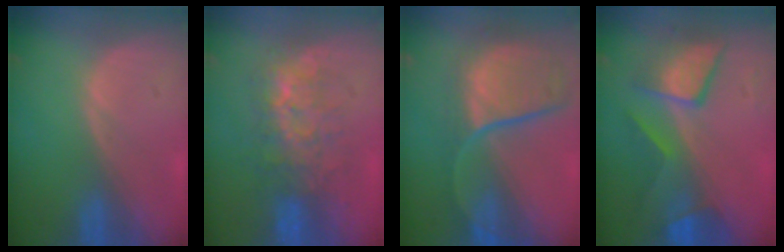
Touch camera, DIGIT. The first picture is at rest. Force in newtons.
{"total": 7.9, "press": 7.7, "slide": 1.6}
{"total": 11.4, "press": 9.7, "slide": 5.9}
{"total": 7.8, "press": 7.8, "slide": 0.4}